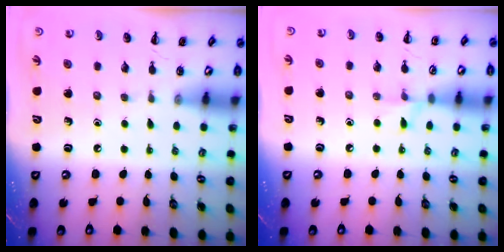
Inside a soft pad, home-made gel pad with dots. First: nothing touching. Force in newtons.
{"total": 5.4, "press": 5.1, "slide": 1.8}